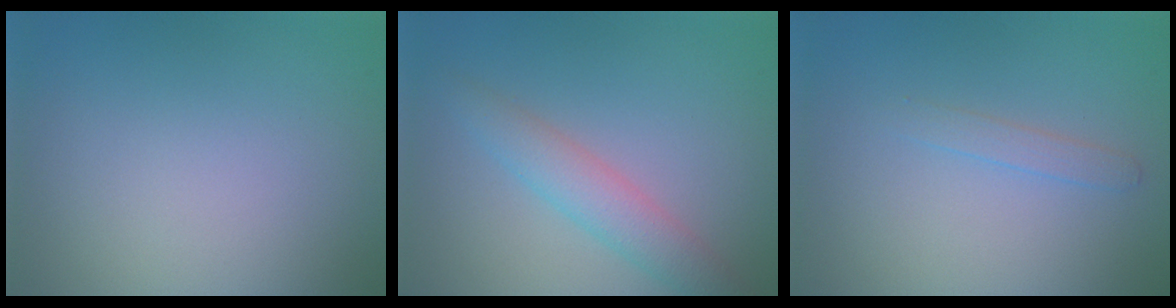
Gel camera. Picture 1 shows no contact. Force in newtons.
{"total": 3.1, "press": 3.1, "slide": 0.2}
{"total": 1.0, "press": 1.0, "slide": 0.1}